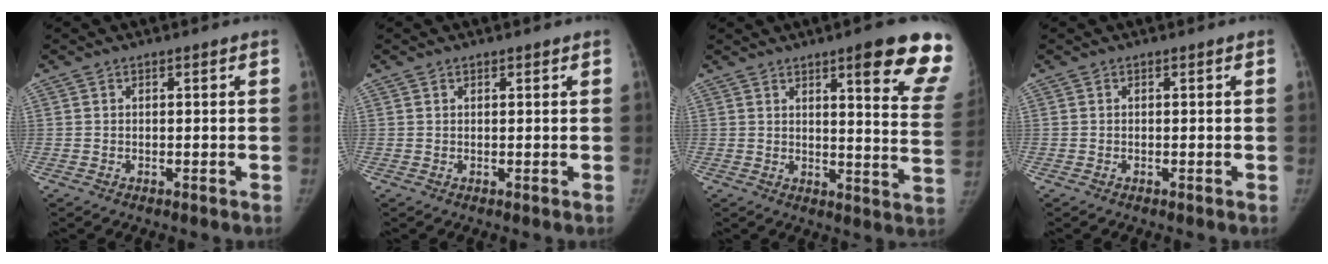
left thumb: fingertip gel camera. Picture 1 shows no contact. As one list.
[{"total": 0.7, "force": [0.6, 0.4, 0.0], "torque": [0.005, -0.004, 0.008]}, {"total": 16.7, "force": [10.7, 2.2, 12.5], "torque": [-0.133, -0.055, 0.122]}, {"total": 0.0}]